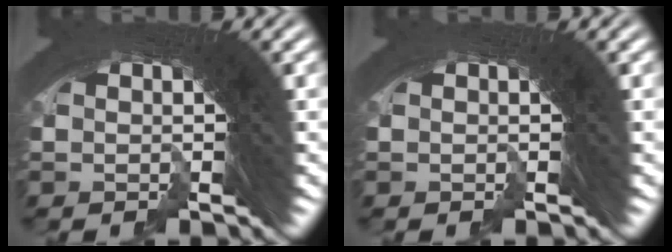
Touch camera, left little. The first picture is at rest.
{"total": 0.0}